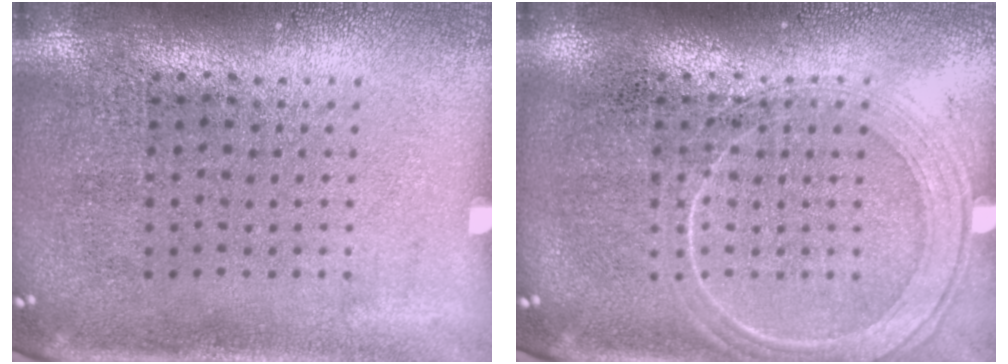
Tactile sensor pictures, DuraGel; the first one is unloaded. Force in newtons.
{"total": 2.2, "press": 2.1, "slide": 0.4}